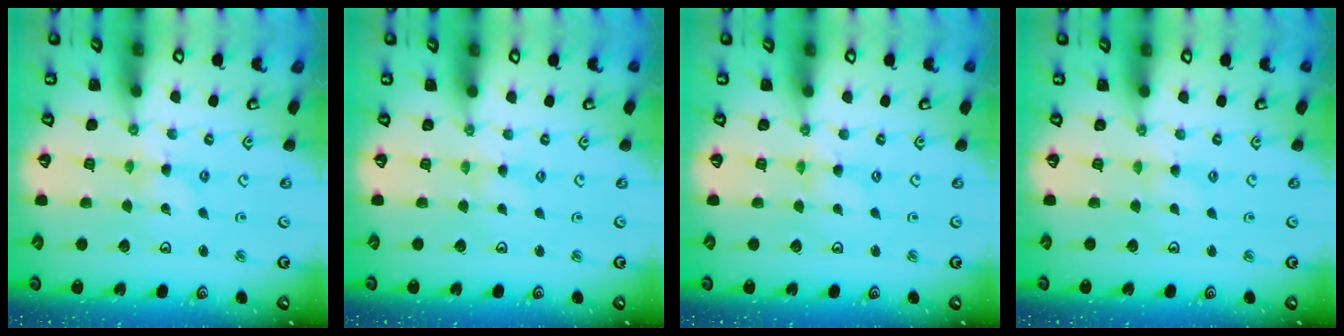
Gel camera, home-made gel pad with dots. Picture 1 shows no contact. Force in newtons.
{"total": 1.0, "press": 1.0, "slide": 0.3}
{"total": 0.8, "press": 0.8, "slide": 0.2}
{"total": 1.2, "press": 1.2, "slide": 0.3}